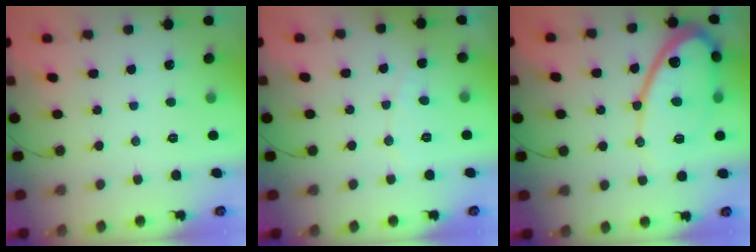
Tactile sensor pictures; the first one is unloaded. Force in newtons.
{"total": 4.4, "press": 4.4, "slide": 0.3}
{"total": 14.9, "press": 14.8, "slide": 1.4}